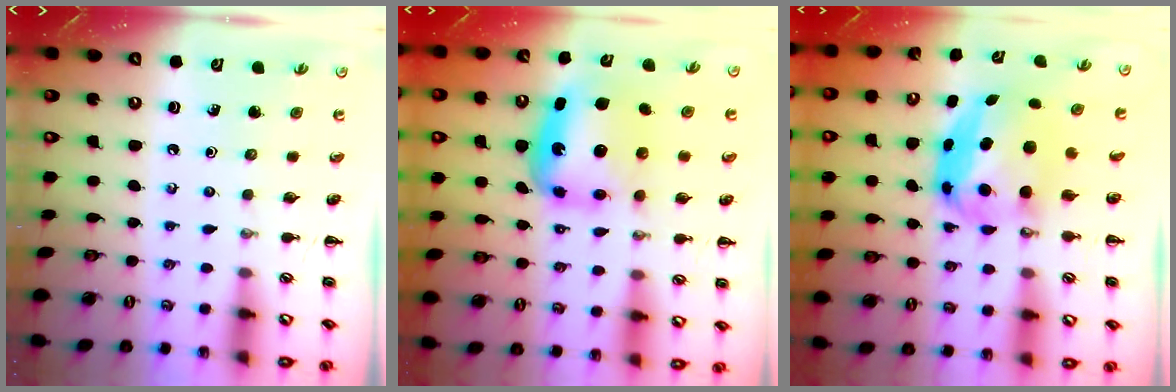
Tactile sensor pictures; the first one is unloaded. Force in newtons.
{"total": 6.8, "press": 6.6, "slide": 1.9}
{"total": 7.2, "press": 7.0, "slide": 1.6}